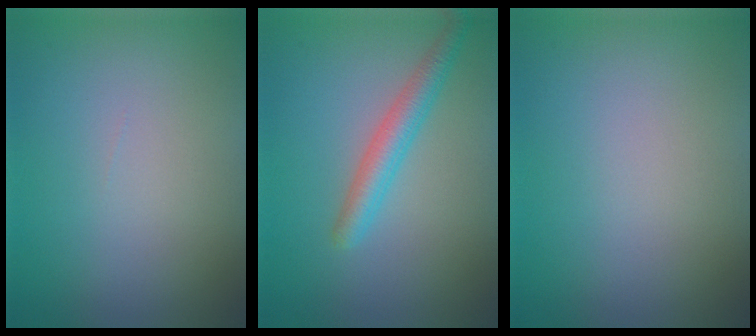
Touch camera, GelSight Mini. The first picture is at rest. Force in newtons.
{"total": 3.0, "press": 3.0, "slide": 0.0}
{"total": 0.0}